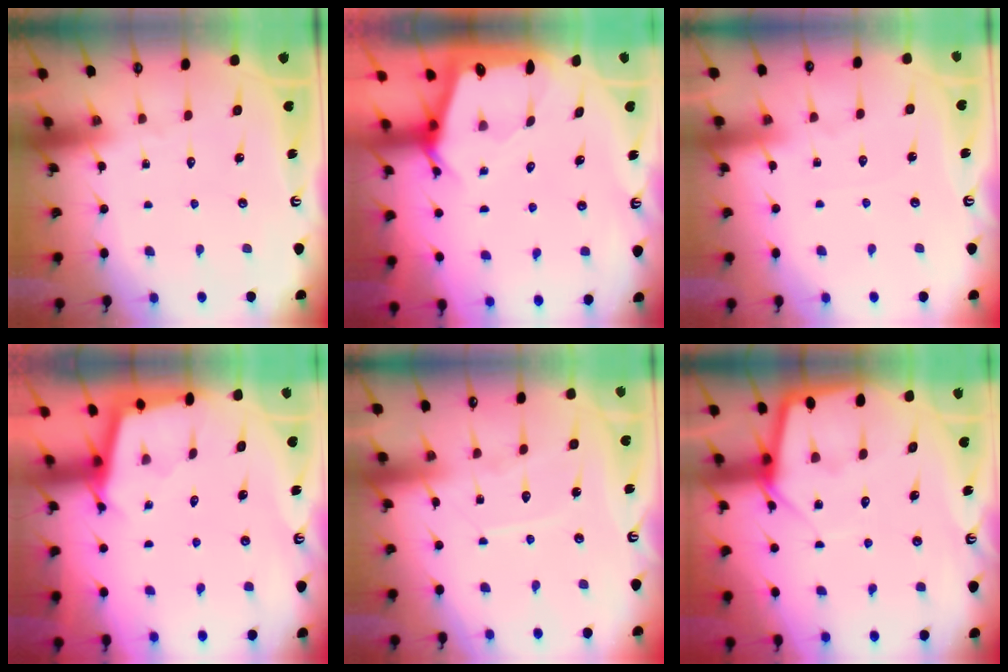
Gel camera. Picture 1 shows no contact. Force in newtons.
{"total": 2.5, "press": 2.5, "slide": 0.2}
{"total": 1.6, "press": 1.5, "slide": 0.3}
{"total": 2.3, "press": 2.3, "slide": 0.2}
{"total": 6.3, "press": 6.3, "slide": 0.5}
{"total": 6.3, "press": 6.3, "slide": 0.5}